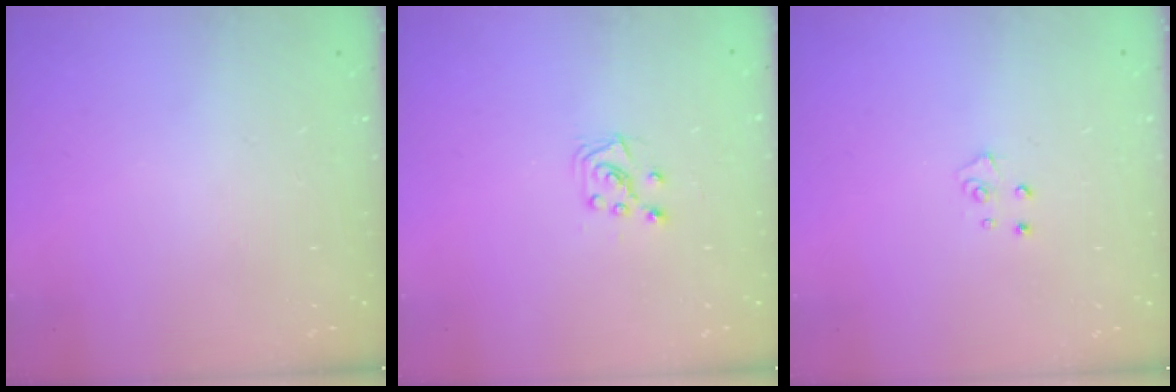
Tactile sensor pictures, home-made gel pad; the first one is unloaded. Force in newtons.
{"total": 6.4, "press": 6.4, "slide": 0.6}
{"total": 4.2, "press": 4.1, "slide": 0.4}